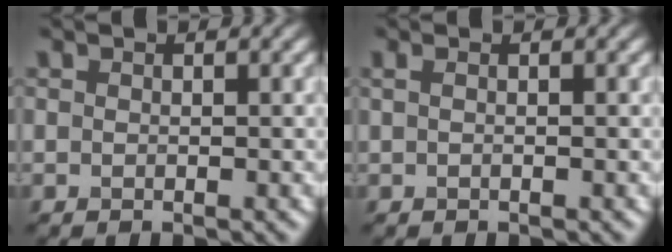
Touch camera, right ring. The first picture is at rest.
{"total": 0.9, "force": [0.3, 0.4, 0.8], "torque": [-0.012, -0.005, -0.002]}